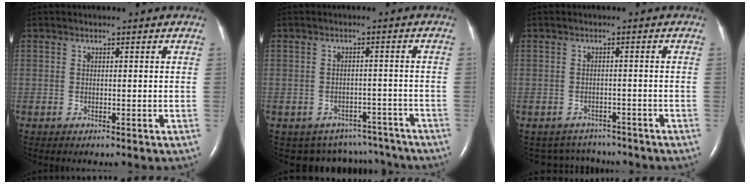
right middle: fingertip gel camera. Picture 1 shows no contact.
{"total": 9.1, "force": [-8.1, 4.1, 0.1], "torque": [-0.003, 0.029, -0.091]}
{"total": 4.8, "force": [-4.5, 1.5, -0.4], "torque": [-0.001, 0.011, -0.060]}